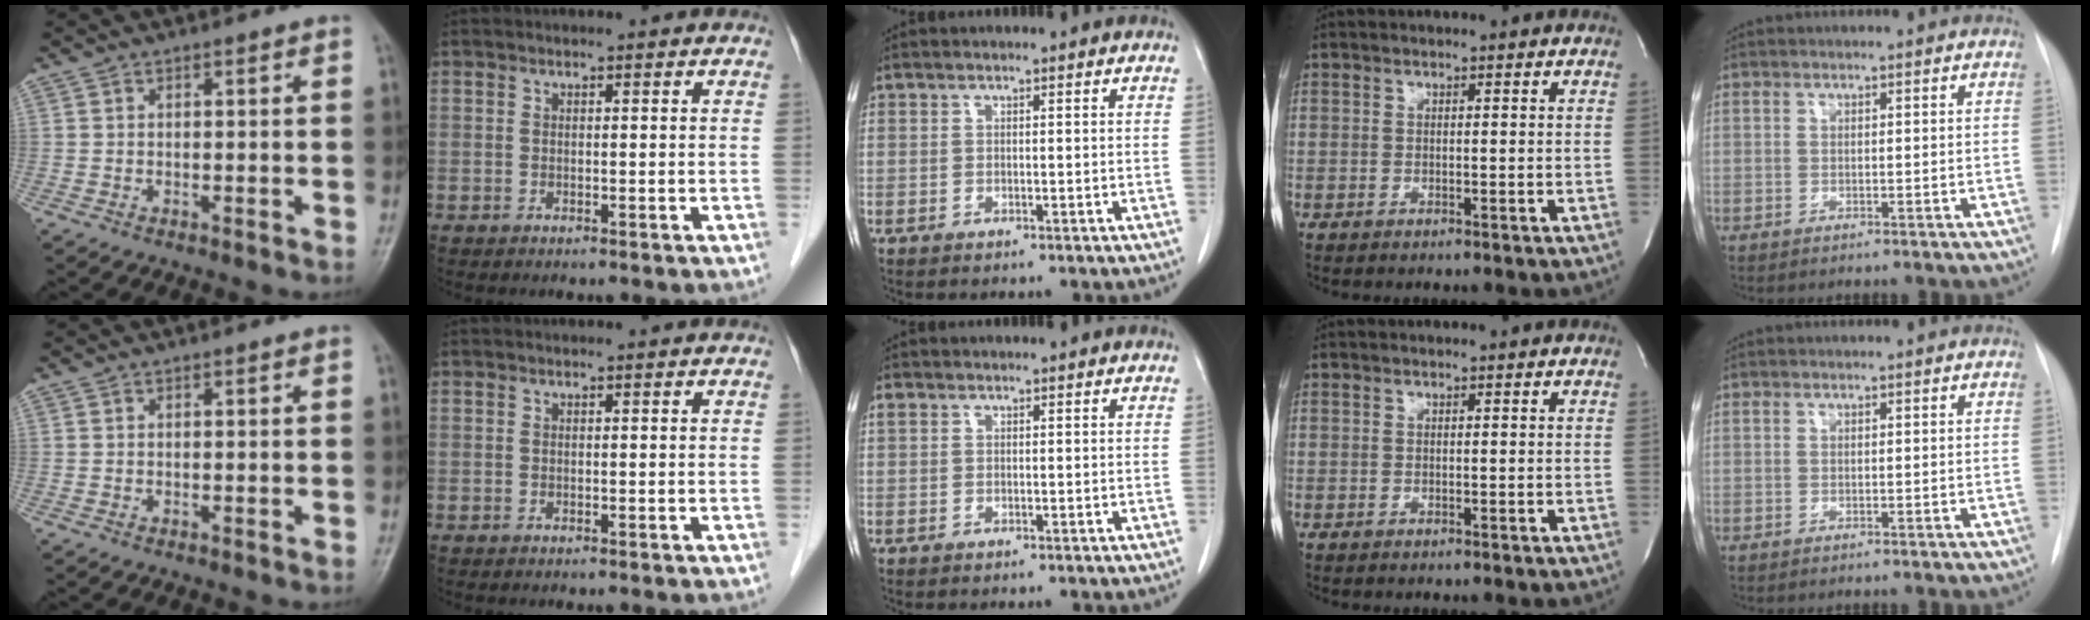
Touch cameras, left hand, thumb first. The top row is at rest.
{"middle": {"total": 0.8, "force": [0.4, 0.6, 0.3], "torque": [-0.010, 0.013, 0.008]}}